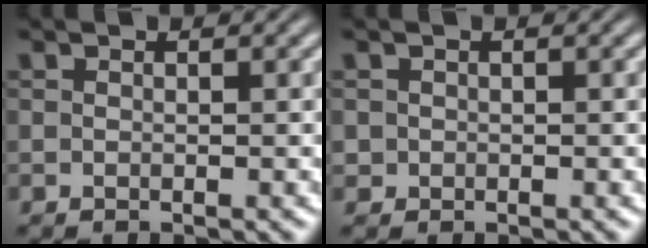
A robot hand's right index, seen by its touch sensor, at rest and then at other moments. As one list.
[{"total": 0.9, "force": [-0.2, 0.8, 0.2], "torque": [-0.008, -0.011, 0.002]}]